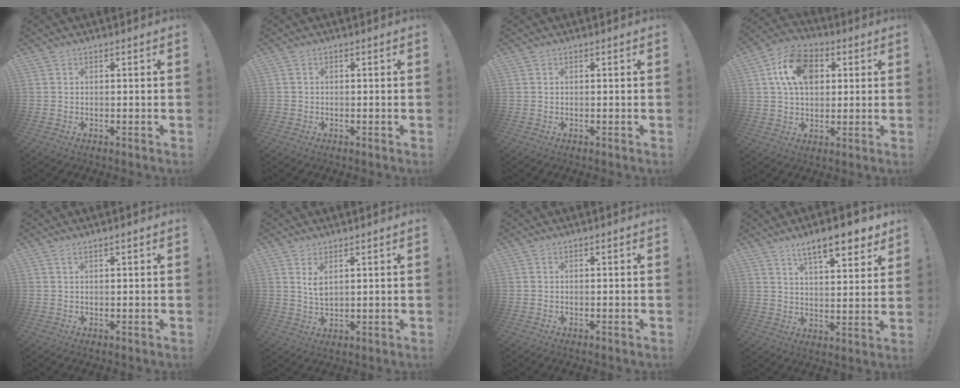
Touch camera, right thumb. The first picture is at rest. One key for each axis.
{"total": 1.0, "fx": -0.2, "fy": 1.0, "fz": 0.1, "tx": -0.009, "ty": 0.007, "tz": -0.002}
{"total": 0.0}
{"total": 14.1, "fx": 4.5, "fy": 9.8, "fz": 9.0, "tx": -0.143, "ty": 0.003, "tz": 0.087}
{"total": 1.1, "fx": 0.7, "fy": 0.0, "fz": 0.9, "tx": -0.024, "ty": 0.002, "tz": 0.014}
{"total": 4.1, "fx": 2.5, "fy": 1.4, "fz": 2.9, "tx": -0.054, "ty": -0.018, "tz": 0.043}
{"total": 0.0}
{"total": 10.9, "fx": 7.8, "fy": 2.6, "fz": 7.2, "tx": -0.113, "ty": -0.047, "tz": 0.131}